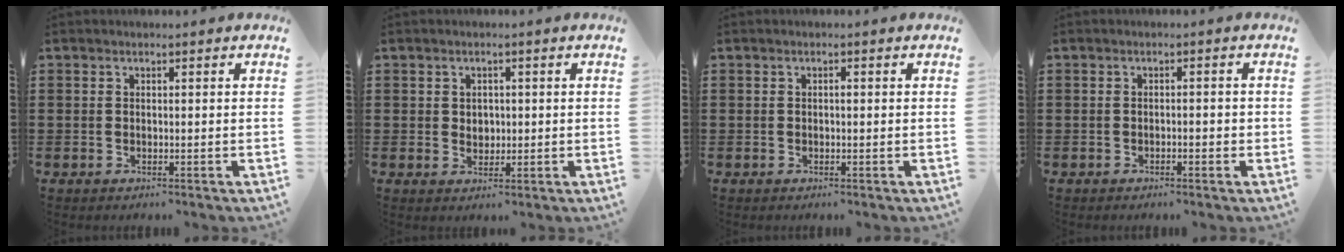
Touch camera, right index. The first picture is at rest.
{"total": 1.8, "force": [0.4, 1.6, 0.7], "torque": [-0.018, 0.009, 0.006]}
{"total": 0.5, "force": [-0.1, 0.2, 0.5], "torque": [-0.011, -0.002, -0.001]}
{"total": 1.0, "force": [-0.5, 0.3, 0.8], "torque": [-0.016, -0.001, -0.010]}